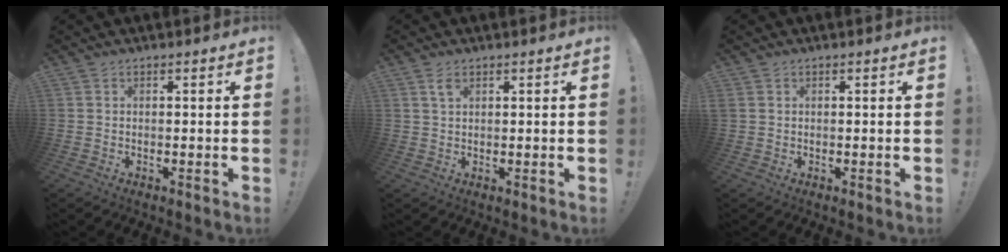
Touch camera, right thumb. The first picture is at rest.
{"total": 2.7, "force": [1.4, 1.1, 2.0], "torque": [-0.027, -0.005, 0.022]}
{"total": 0.8, "force": [0.2, 0.7, 0.5], "torque": [-0.014, 0.006, 0.005]}